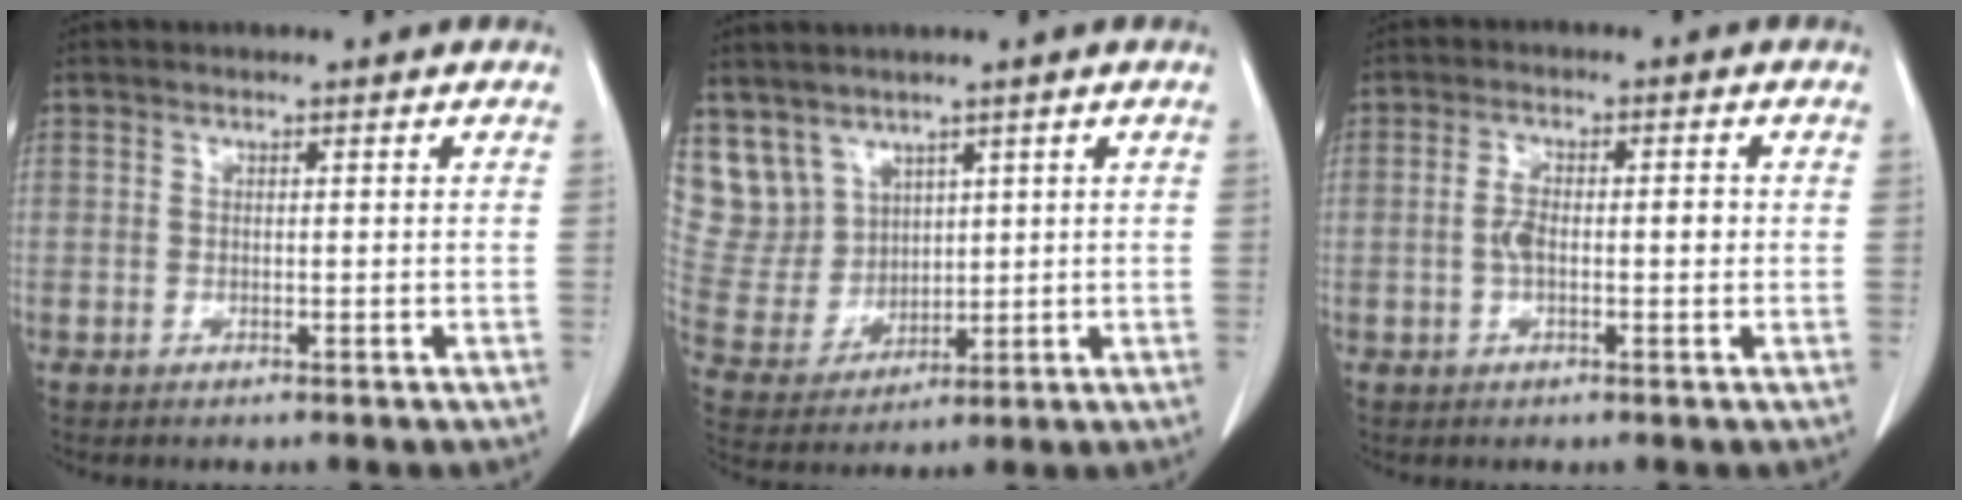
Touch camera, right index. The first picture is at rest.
{"total": 9.8, "force": [6.2, 7.5, 1.0], "torque": [-0.039, 0.032, 0.151]}
{"total": 4.4, "force": [-0.3, 1.7, 4.0], "torque": [-0.082, 0.014, -0.005]}